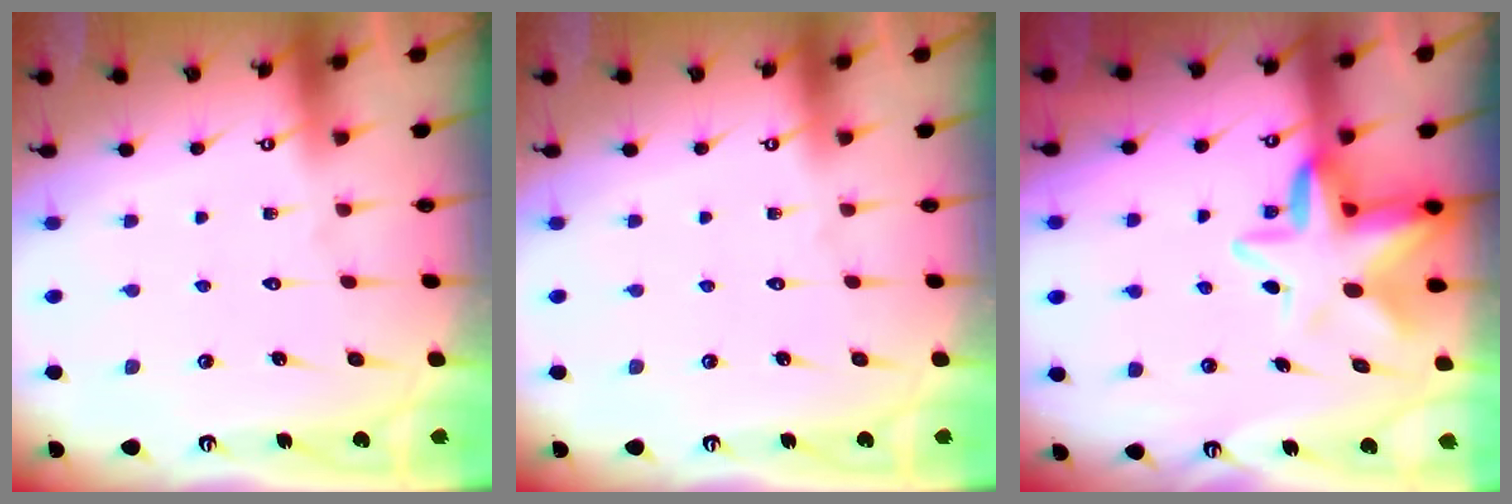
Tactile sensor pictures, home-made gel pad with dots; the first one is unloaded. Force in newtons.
{"total": 0.0}
{"total": 7.8, "press": 7.7, "slide": 1.3}